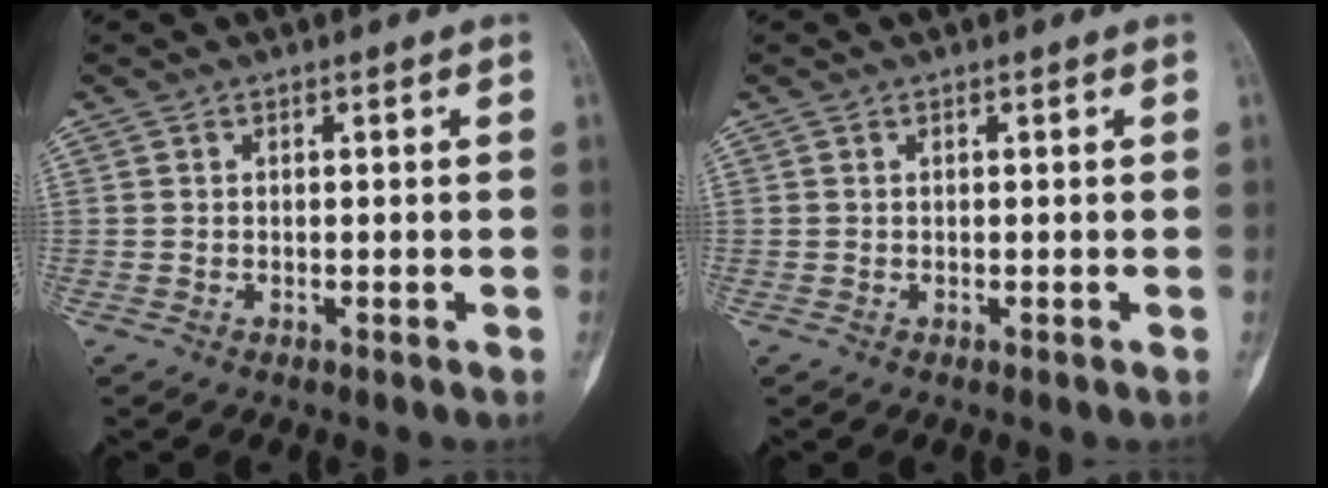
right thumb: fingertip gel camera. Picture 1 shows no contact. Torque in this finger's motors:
{"motor_torque": [0.05, -0.15, 0.26, 0.10, 0.02]}